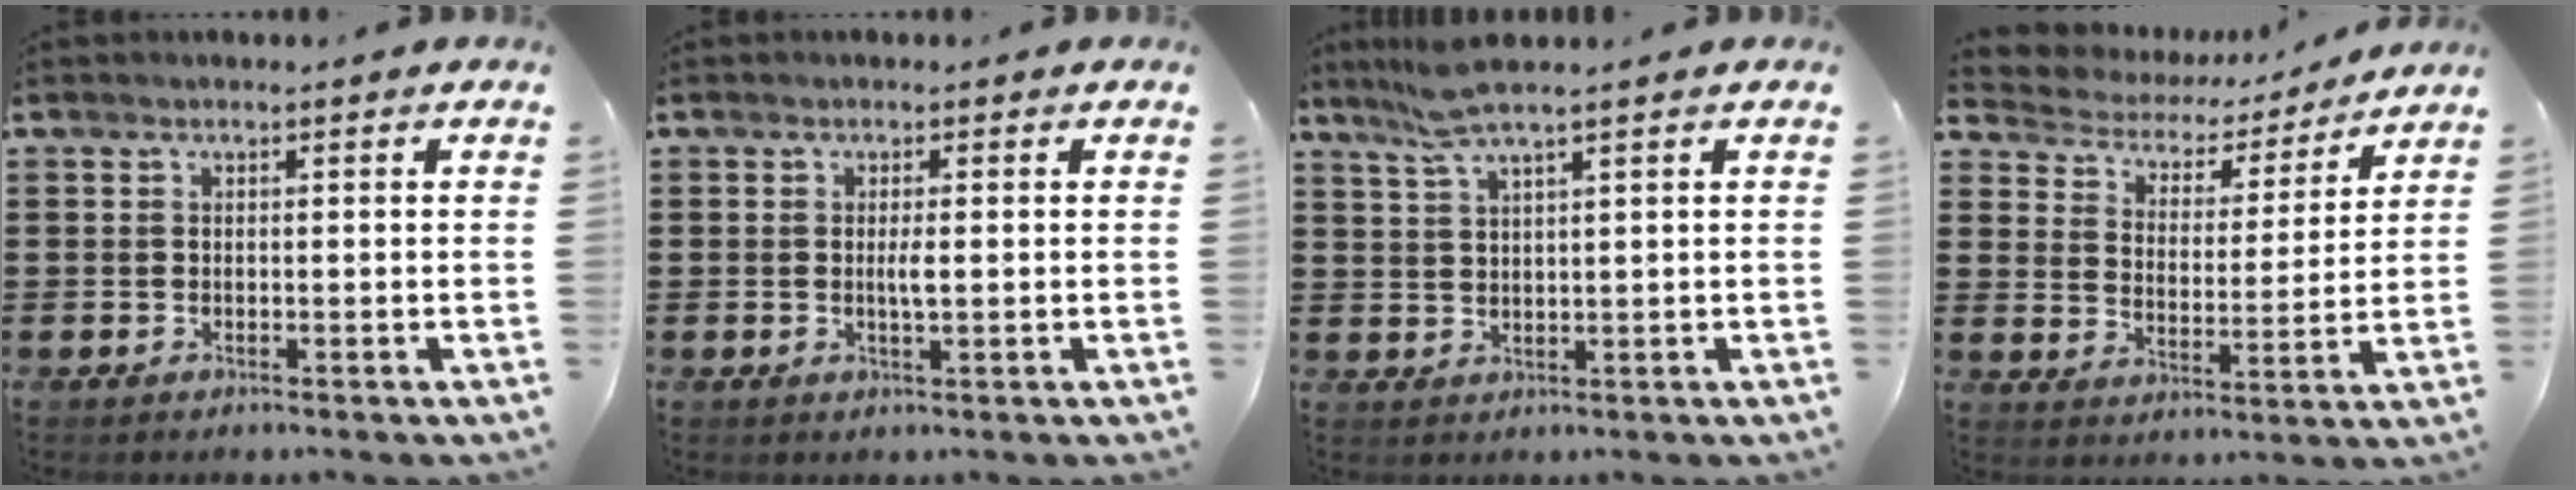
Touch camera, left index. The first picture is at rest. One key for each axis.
{"total": 1.9, "fx": 0.0, "fy": 0.3, "fz": 1.9, "tx": -0.037, "ty": -0.003, "tz": -0.001}
{"total": 4.9, "fx": 3.6, "fy": -0.1, "fz": 3.3, "tx": -0.074, "ty": -0.002, "tz": 0.066}
{"total": 3.4, "fx": 3.2, "fy": 1.2, "fz": 0.1, "tx": -0.029, "ty": -0.026, "tz": 0.045}